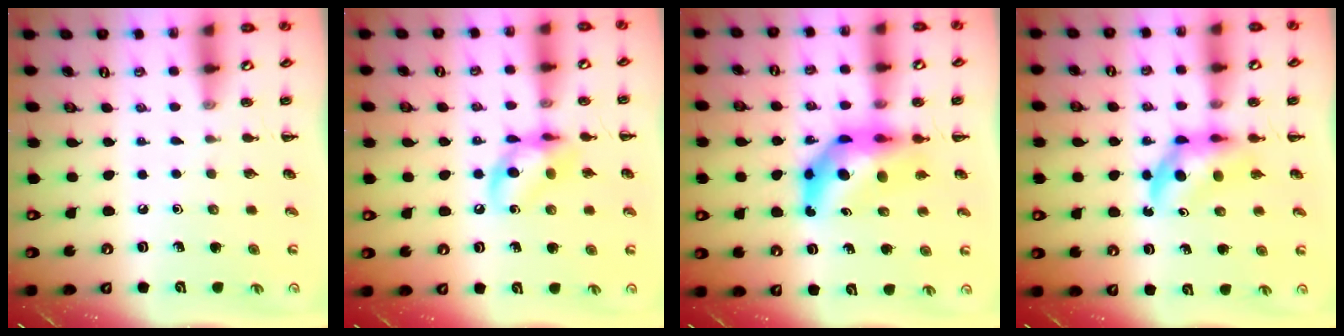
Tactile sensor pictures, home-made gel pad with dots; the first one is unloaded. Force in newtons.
{"total": 12.1, "press": 11.9, "slide": 2.2}
{"total": 10.5, "press": 9.9, "slide": 3.5}
{"total": 5.5, "press": 5.4, "slide": 1.4}